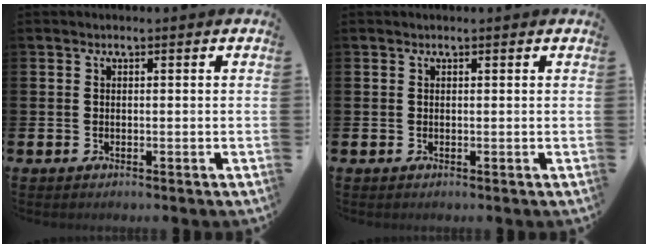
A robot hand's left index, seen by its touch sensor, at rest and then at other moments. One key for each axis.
{"total": 0.0}